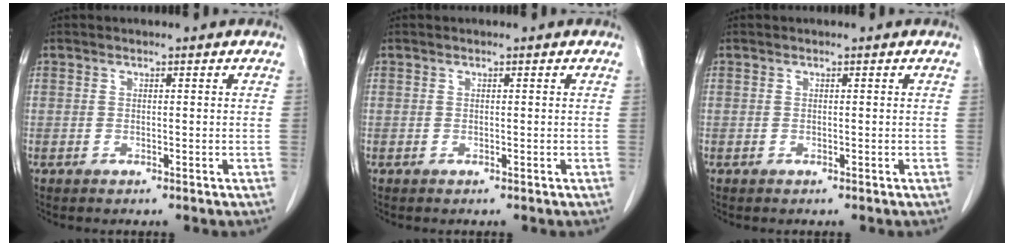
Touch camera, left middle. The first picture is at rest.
{"total": 0.0}
{"total": 0.0}